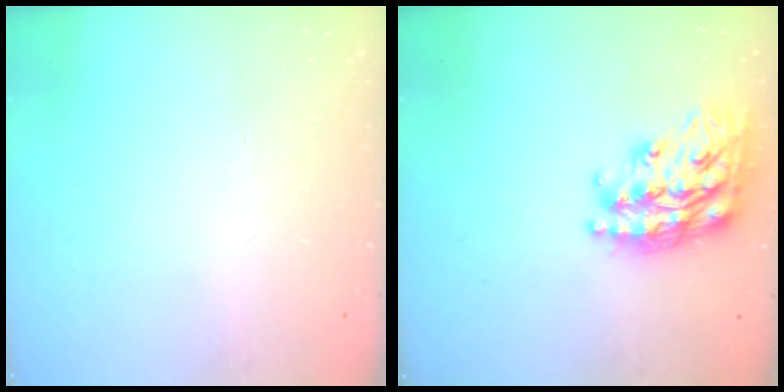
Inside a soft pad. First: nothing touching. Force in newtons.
{"total": 22.0, "press": 21.9, "slide": 1.4}